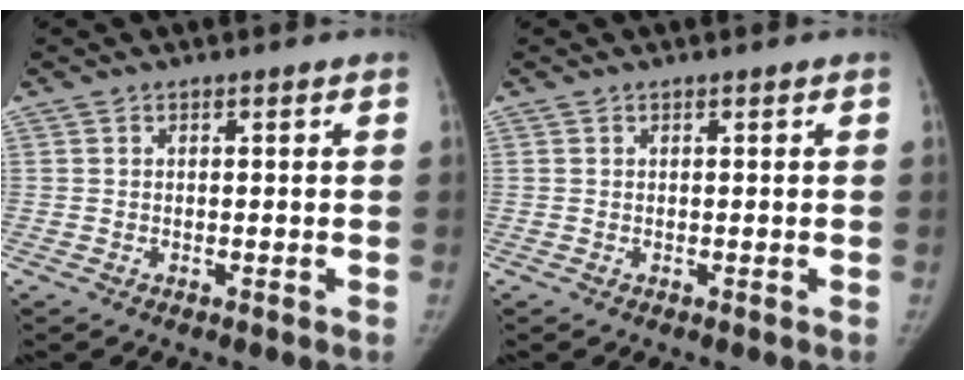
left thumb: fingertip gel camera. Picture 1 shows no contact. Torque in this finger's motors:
{"motor_torque": [0.00, 0.00, 0.13, -0.09, 0.00]}